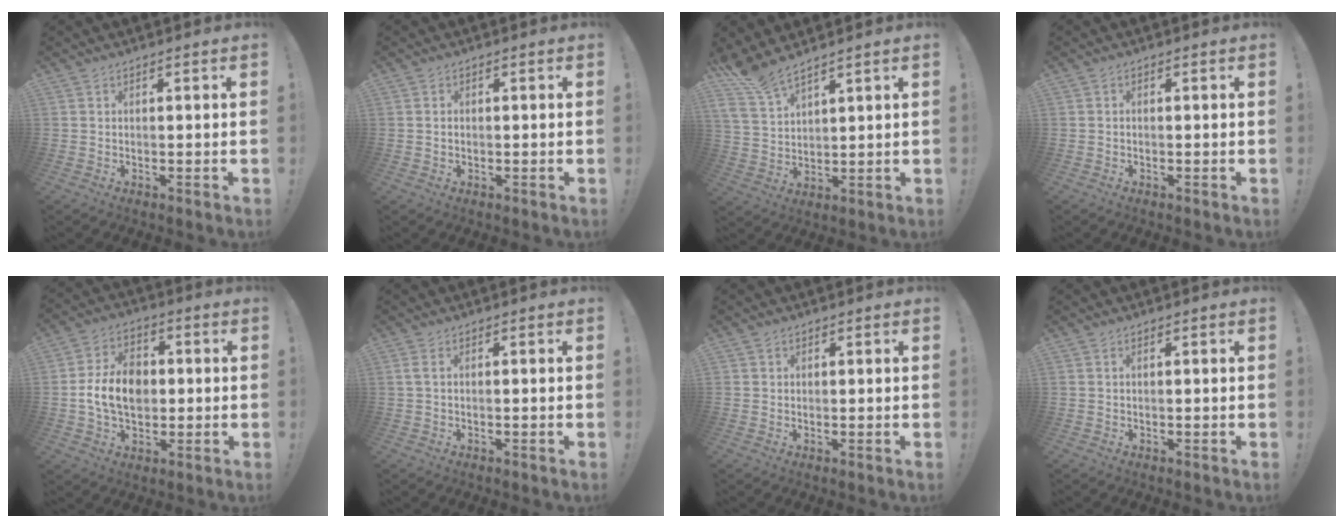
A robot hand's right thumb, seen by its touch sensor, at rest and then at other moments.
{"total": 0.7, "force": [0.1, 0.5, 0.5], "torque": [-0.011, 0.004, 0.002]}
{"total": 7.9, "force": [7.1, 1.5, 3.2], "torque": [-0.074, -0.038, 0.136]}
{"total": 0.5, "force": [-0.4, 0.2, 0.3], "torque": [-0.013, 0.003, -0.006]}
{"total": 13.1, "force": [-0.7, 9.6, 8.9], "torque": [-0.159, 0.018, -0.011]}
{"total": 1.3, "force": [0.1, 0.2, 1.3], "torque": [-0.024, 0.002, 0.003]}
{"total": 1.0, "force": [0.6, 0.8, 0.0], "torque": [0.002, -0.001, 0.010]}
{"total": 0.6, "force": [0.3, 0.1, 0.5], "torque": [-0.013, 0.003, 0.007]}